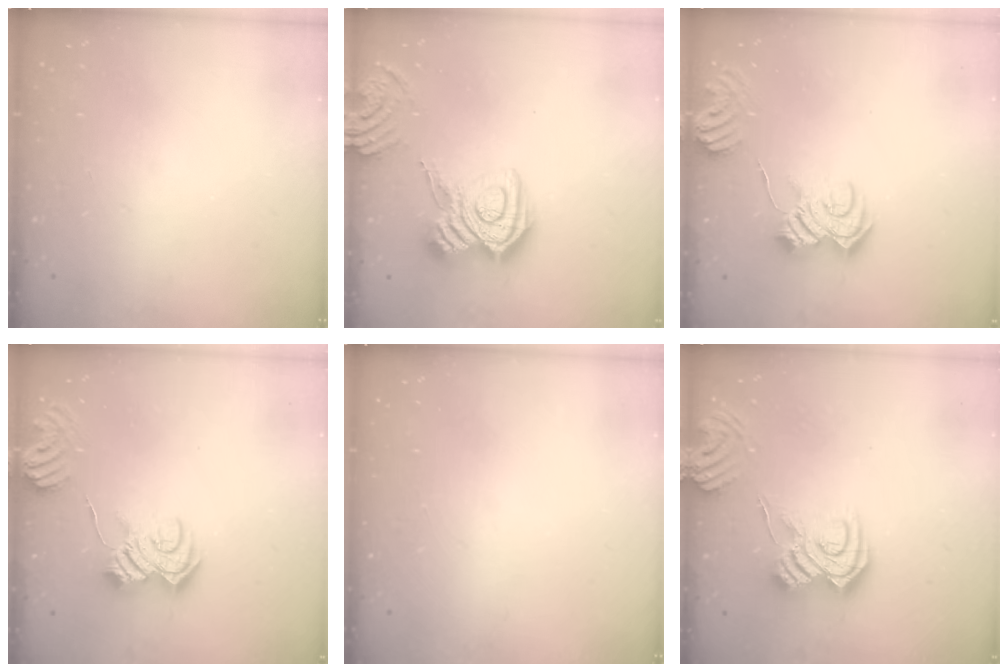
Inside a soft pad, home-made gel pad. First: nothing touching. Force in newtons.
{"total": 15.6, "press": 15.6, "slide": 0.6}
{"total": 9.1, "press": 9.1, "slide": 0.9}
{"total": 9.1, "press": 9.1, "slide": 0.9}
{"total": 0.0}
{"total": 11.1, "press": 11.1, "slide": 1.1}